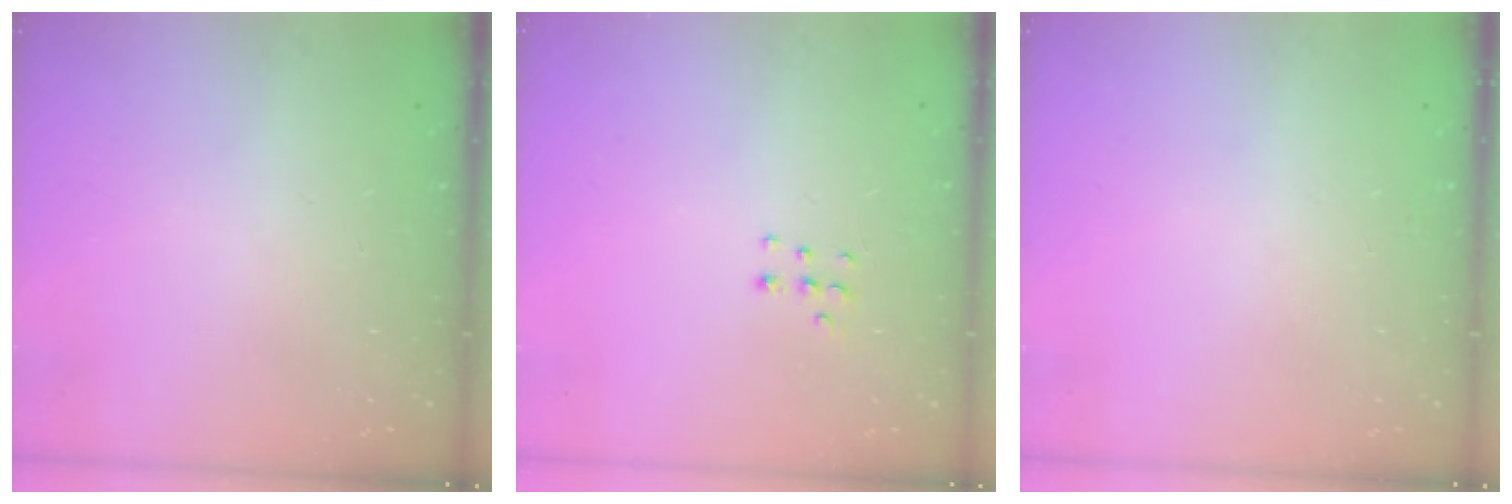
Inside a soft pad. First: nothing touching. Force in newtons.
{"total": 4.4, "press": 4.3, "slide": 0.9}
{"total": 0.0}